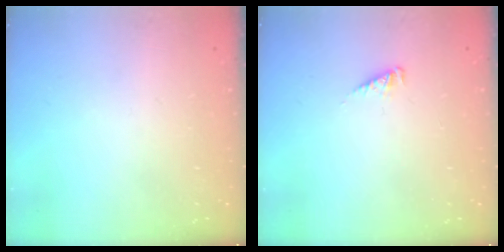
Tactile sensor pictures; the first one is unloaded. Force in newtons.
{"total": 2.5, "press": 2.5, "slide": 0.2}